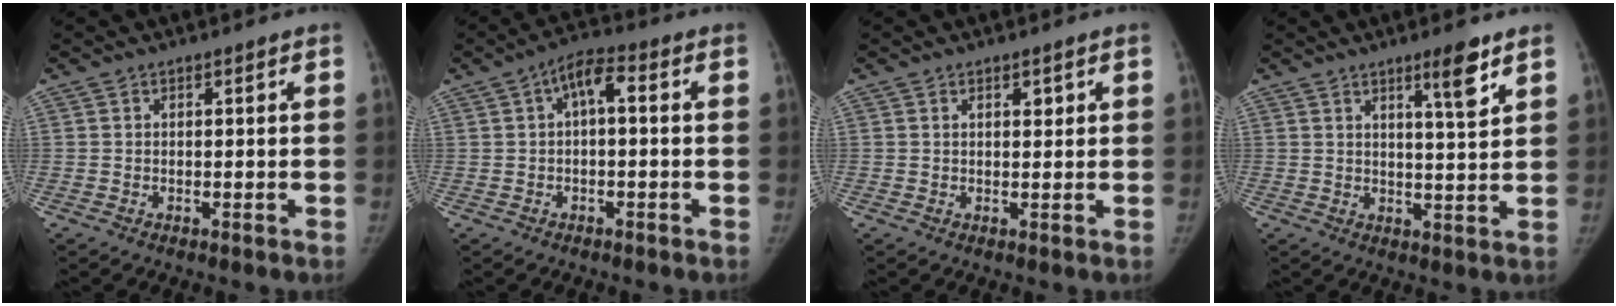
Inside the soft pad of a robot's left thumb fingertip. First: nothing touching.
{"total": 5.0, "force": [0.6, 2.3, 4.4], "torque": [-0.067, 0.024, 0.000]}
{"total": 1.5, "force": [0.8, 0.8, 1.0], "torque": [-0.008, -0.003, 0.013]}
{"total": 6.0, "force": [3.7, 0.6, 4.6], "torque": [-0.066, -0.027, 0.059]}